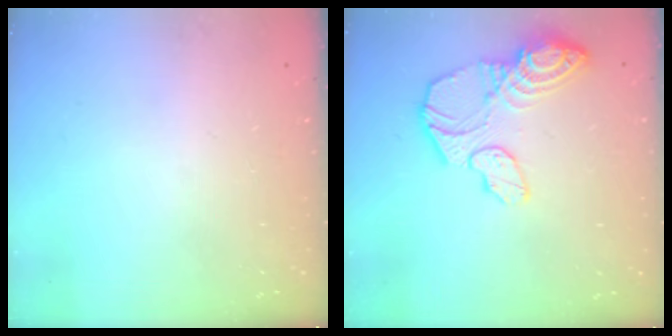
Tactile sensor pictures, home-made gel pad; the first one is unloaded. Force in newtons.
{"total": 14.1, "press": 14.0, "slide": 1.4}